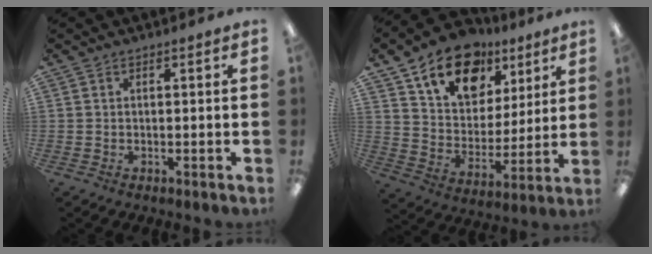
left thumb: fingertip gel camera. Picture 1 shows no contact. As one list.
[{"total": 17.1, "force": [10.9, 10.9, 7.5], "torque": [-0.123, -0.055, 0.199]}]